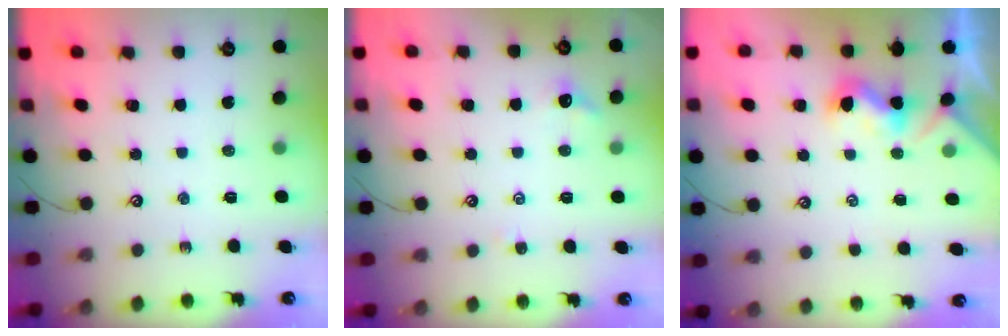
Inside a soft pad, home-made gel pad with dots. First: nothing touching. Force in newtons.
{"total": 1.1, "press": 1.0, "slide": 0.5}
{"total": 0.7, "press": 0.6, "slide": 0.3}